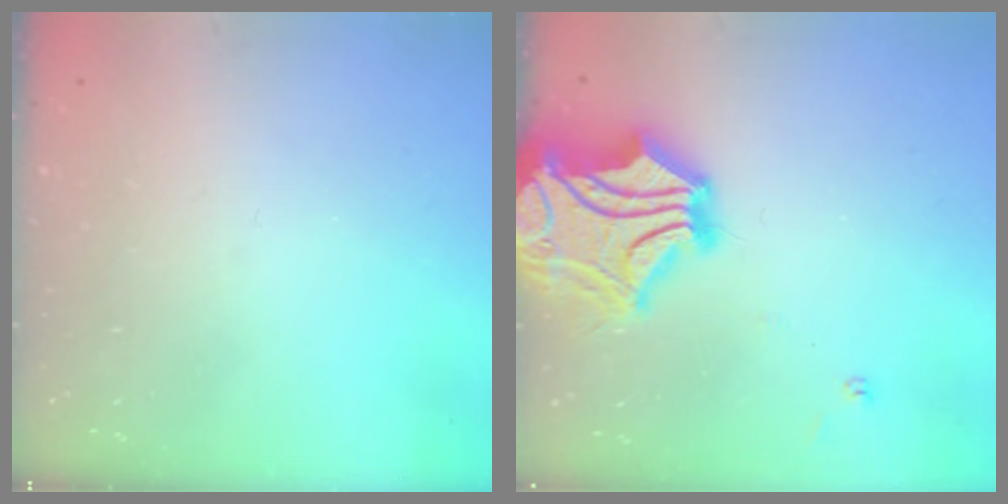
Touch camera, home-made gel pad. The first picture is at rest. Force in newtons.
{"total": 12.4, "press": 12.0, "slide": 2.8}